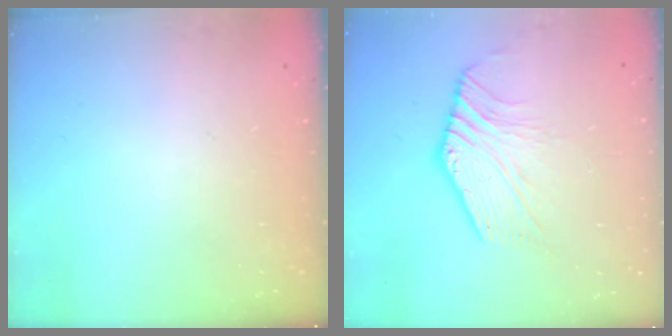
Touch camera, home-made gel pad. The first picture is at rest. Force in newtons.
{"total": 2.6, "press": 2.4, "slide": 0.8}